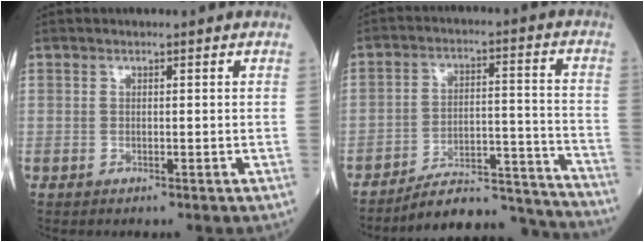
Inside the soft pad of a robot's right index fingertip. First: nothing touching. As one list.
[{"total": 15.3, "force": [-15.1, 1.4, 2.2], "torque": [-0.007, 0.050, -0.217]}]